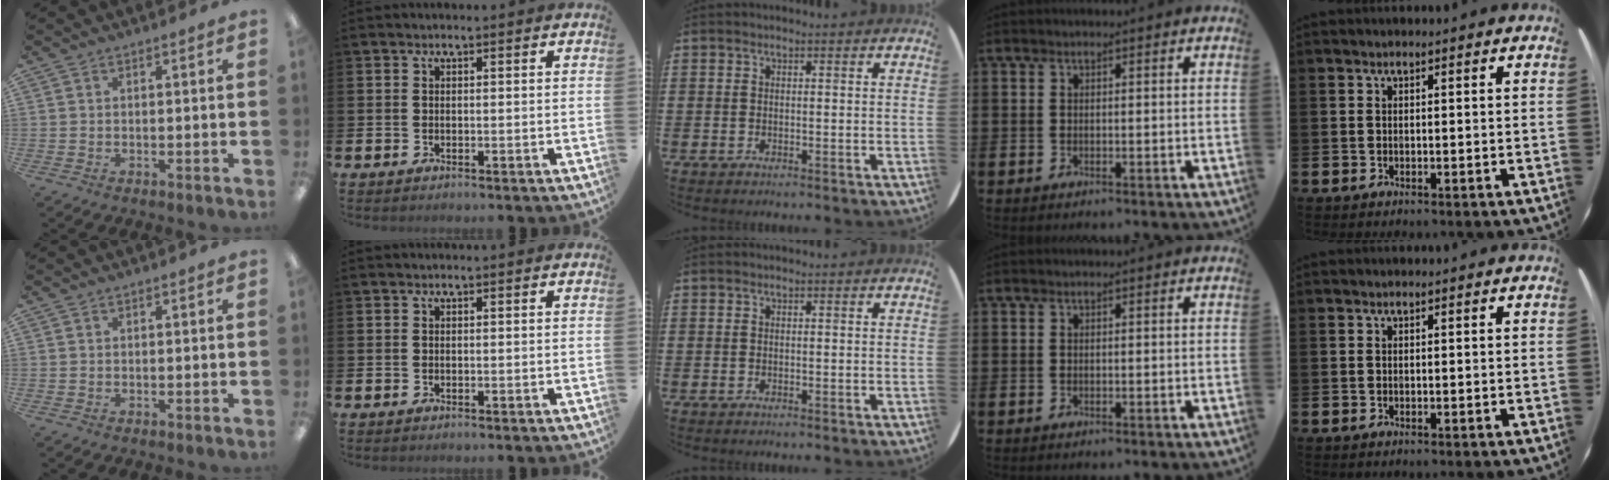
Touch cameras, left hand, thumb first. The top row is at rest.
{}